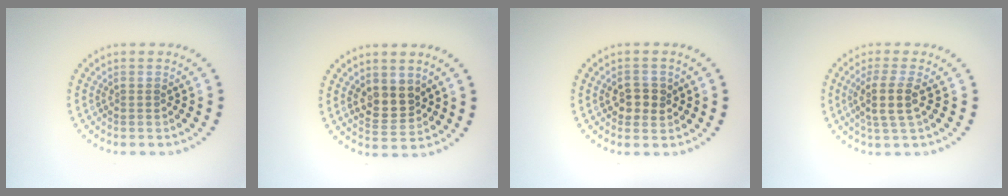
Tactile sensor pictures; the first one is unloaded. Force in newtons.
{"total": 2.9, "press": 2.7, "slide": 1.0}
{"total": 2.4, "press": 2.3, "slide": 0.4}
{"total": 2.9, "press": 2.3, "slide": 1.7}